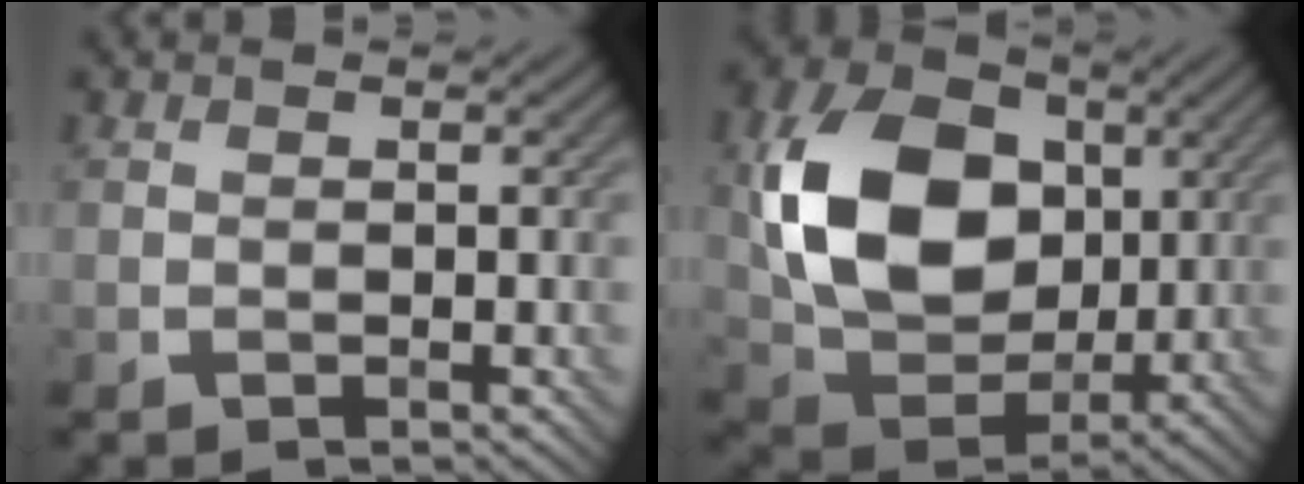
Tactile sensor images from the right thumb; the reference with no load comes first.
{"total": 13.9, "force": [2.2, 10.3, 9.1], "torque": [-0.185, 0.004, 0.044]}